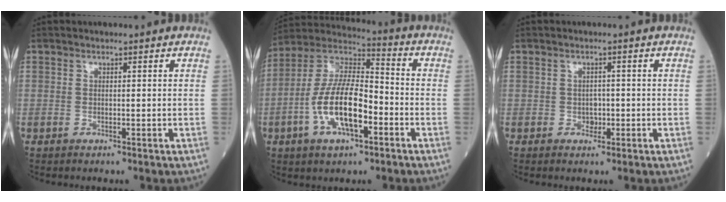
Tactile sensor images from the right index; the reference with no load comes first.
{"total": 14.4, "force": [-4.2, 5.1, 12.8], "torque": [-0.260, 0.012, -0.081]}
{"total": 1.6, "force": [-0.5, 1.3, 0.9], "torque": [-0.012, 0.004, -0.005]}